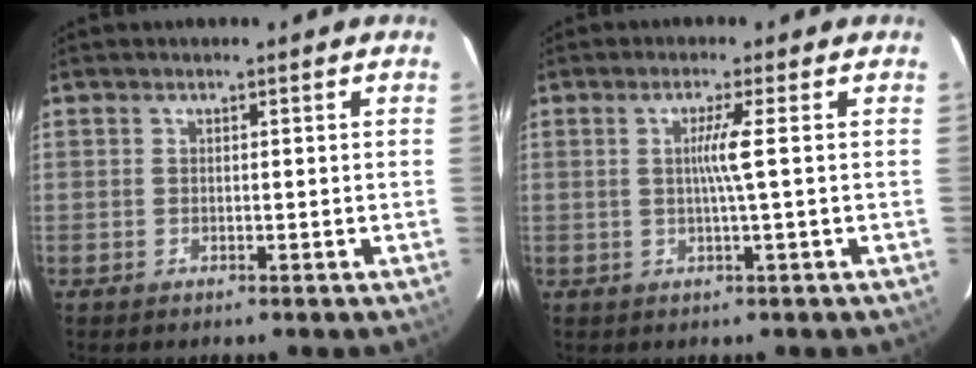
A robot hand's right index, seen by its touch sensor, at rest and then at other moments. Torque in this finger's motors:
{"motor_torque": [0.35, 0.27, 0.06, 0.05]}